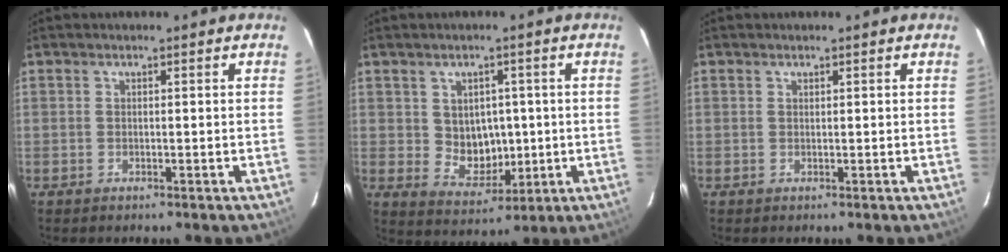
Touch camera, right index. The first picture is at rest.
{"total": 7.0, "force": [0.4, 6.0, 3.6], "torque": [-0.063, 0.000, 0.026]}
{"total": 0.0}